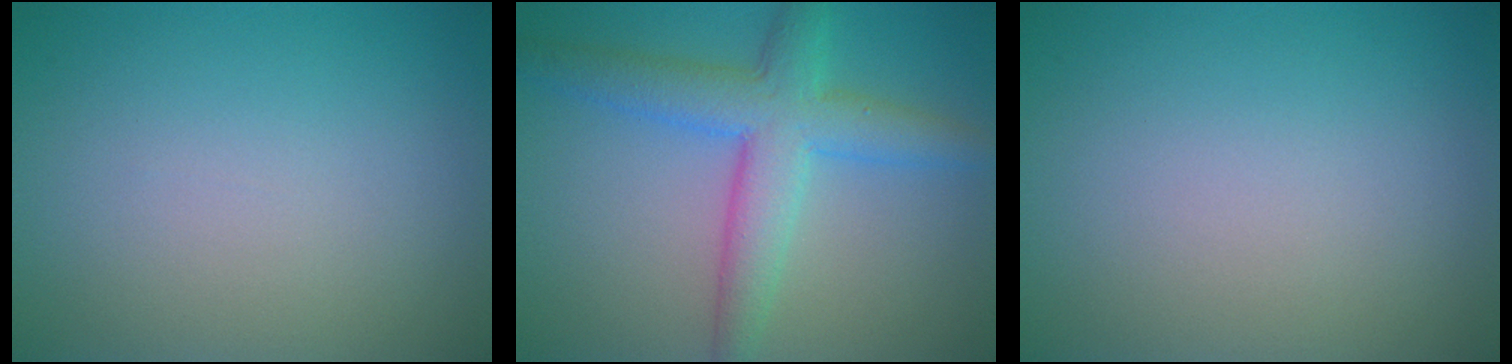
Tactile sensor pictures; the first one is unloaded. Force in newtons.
{"total": 5.9, "press": 5.9, "slide": 0.1}
{"total": 0.0}